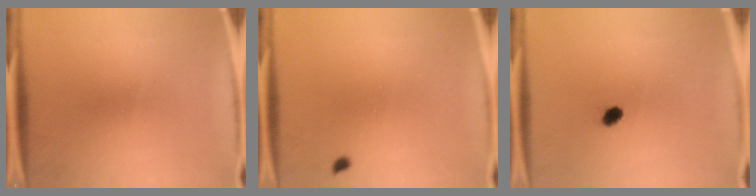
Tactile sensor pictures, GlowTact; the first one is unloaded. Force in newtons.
{"total": 0.7}
{"total": 1.7}